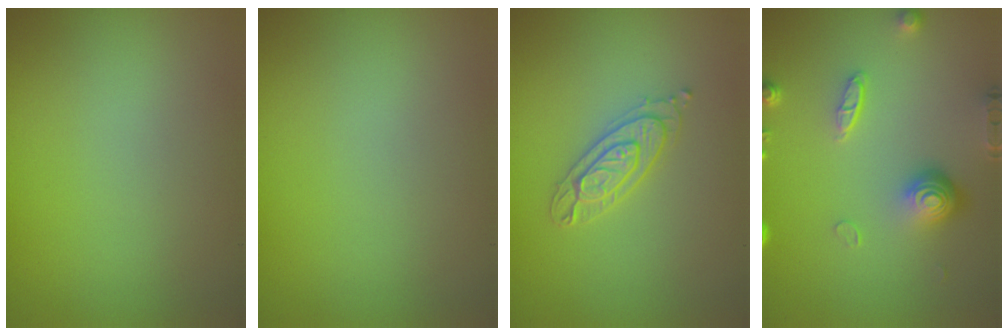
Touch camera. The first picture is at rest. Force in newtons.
{"total": 0.0}
{"total": 2.3, "press": 2.2, "slide": 0.5}
{"total": 4.6, "press": 3.2, "slide": 3.3}